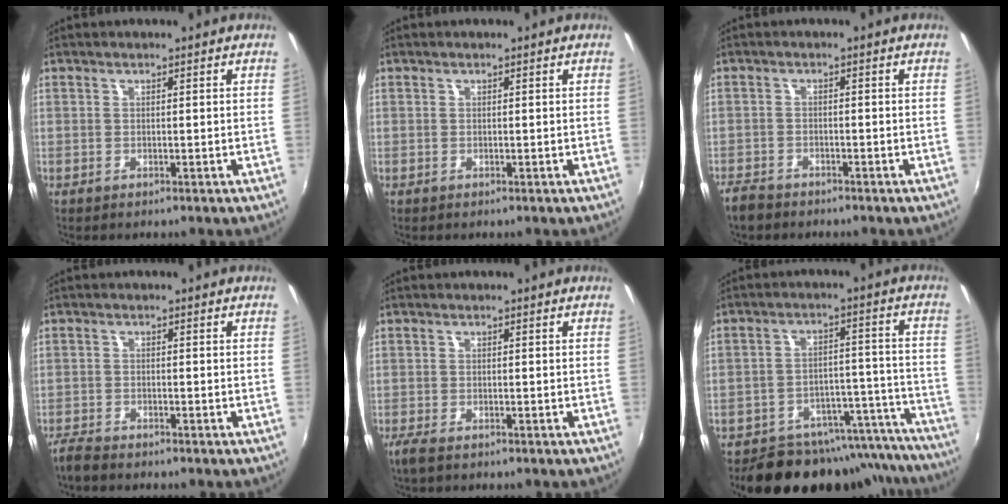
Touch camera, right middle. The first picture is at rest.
{"total": 0.0}
{"total": 4.0, "force": [-3.5, 1.6, 1.0], "torque": [-0.037, -0.009, -0.069]}
{"total": 3.2, "force": [-3.1, 0.5, 0.8], "torque": [-0.029, -0.013, -0.064]}
{"total": 2.6, "force": [-2.0, 0.6, 1.5], "torque": [-0.035, -0.010, -0.039]}
{"total": 21.1, "force": [-19.0, 7.6, 5.5], "torque": [-0.081, 0.054, -0.235]}